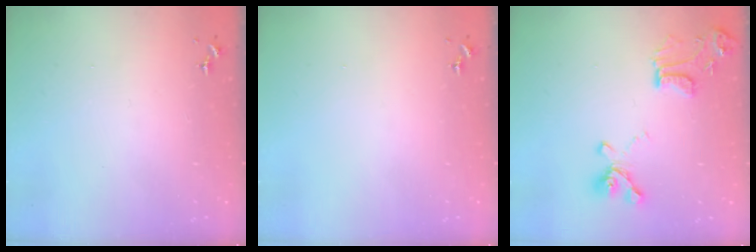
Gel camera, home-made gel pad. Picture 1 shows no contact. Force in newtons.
{"total": 0.0}
{"total": 14.3, "press": 14.2, "slide": 1.7}